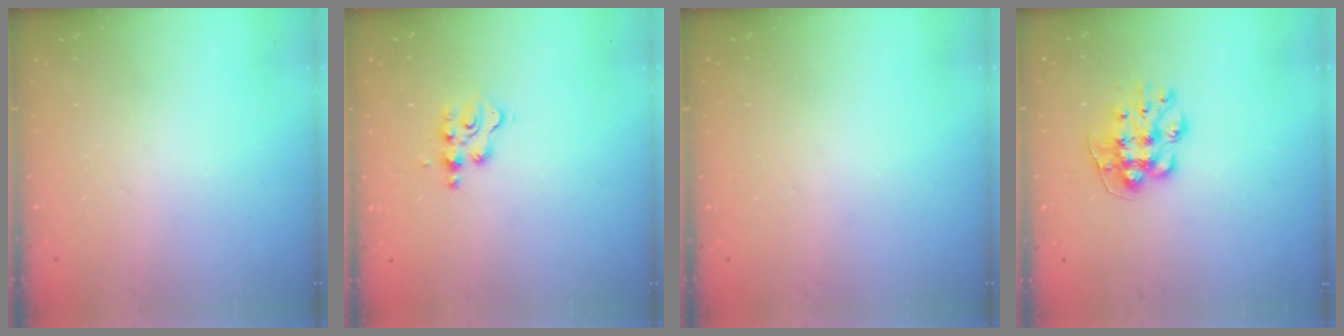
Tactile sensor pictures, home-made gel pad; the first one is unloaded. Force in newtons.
{"total": 4.4, "press": 4.4, "slide": 0.6}
{"total": 0.0}
{"total": 9.8, "press": 9.7, "slide": 0.5}